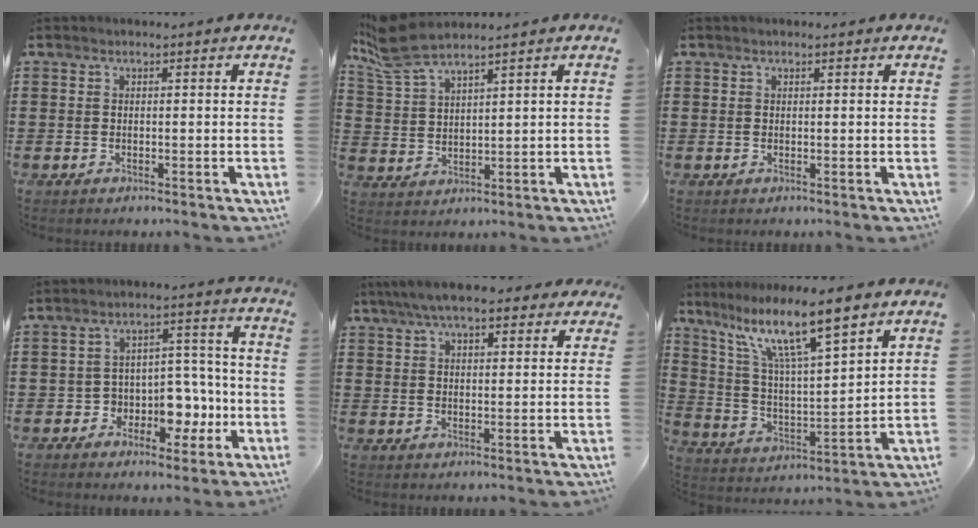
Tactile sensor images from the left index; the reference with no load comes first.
{"total": 6.5, "force": [5.3, 0.9, 3.8], "torque": [-0.099, -0.015, 0.095]}
{"total": 0.6, "force": [0.4, 0.2, 0.4], "torque": [-0.008, 0.002, 0.007]}
{"total": 6.9, "force": [-1.7, 5.9, 3.1], "torque": [-0.053, 0.005, -0.029]}
{"total": 7.5, "force": [6.2, 1.7, 3.8], "torque": [-0.091, -0.004, 0.113]}
{"total": 11.7, "force": [8.2, 1.6, 8.2], "torque": [-0.175, -0.041, 0.135]}